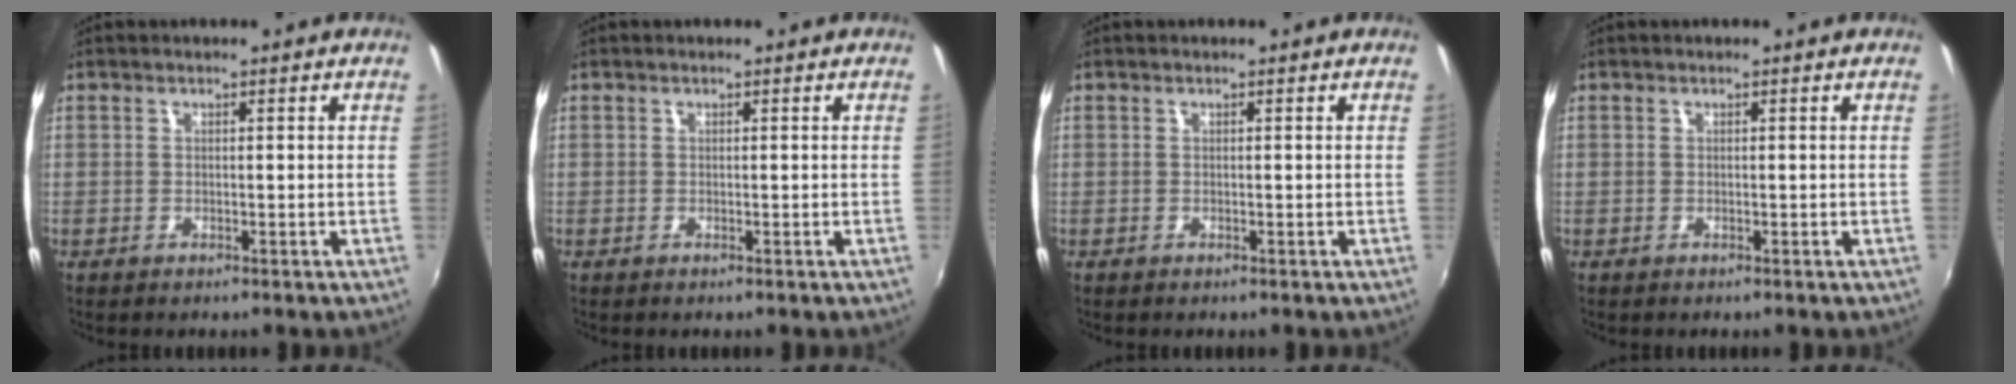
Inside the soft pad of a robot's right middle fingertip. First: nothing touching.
{"total": 0.0}
{"total": 0.0}
{"total": 0.0}